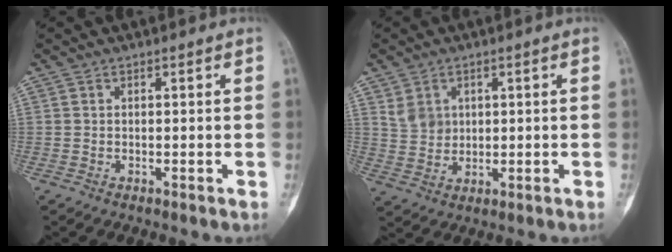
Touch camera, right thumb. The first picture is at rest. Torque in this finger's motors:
{"motor_torque": [0.17, 0.10, -0.14, -0.02, 0.13]}